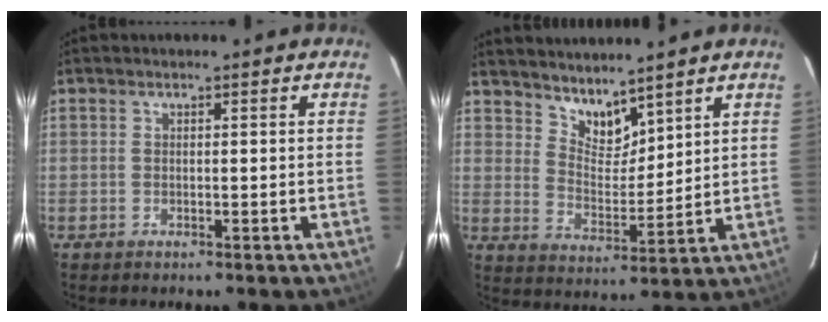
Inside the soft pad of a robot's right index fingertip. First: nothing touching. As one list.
[{"total": 7.4, "force": [6.4, 2.7, 2.6], "torque": [-0.034, -0.004, 0.122]}]